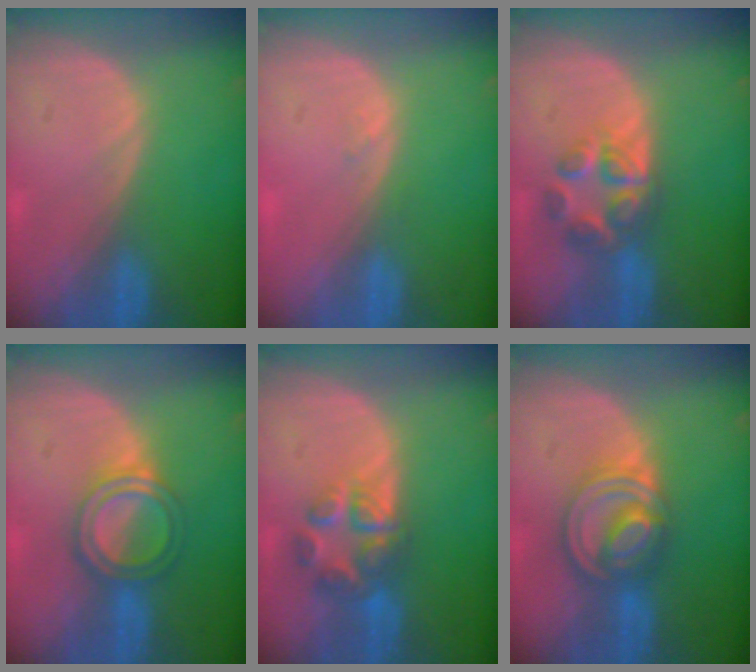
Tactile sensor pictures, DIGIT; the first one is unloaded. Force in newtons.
{"total": 0.7, "press": 0.6, "slide": 0.3}
{"total": 6.7, "press": 5.7, "slide": 3.5}
{"total": 5.6, "press": 5.3, "slide": 1.7}
{"total": 7.1, "press": 5.9, "slide": 3.8}
{"total": 8.0, "press": 6.9, "slide": 4.1}